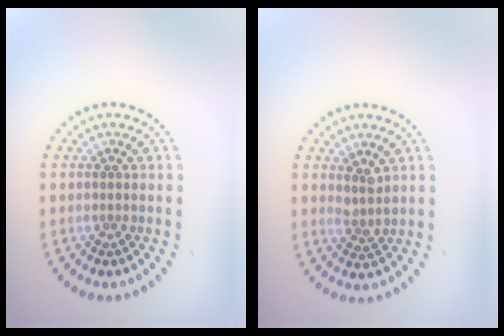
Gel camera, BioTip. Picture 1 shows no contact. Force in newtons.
{"total": 1.8, "press": 1.3, "slide": 1.2}